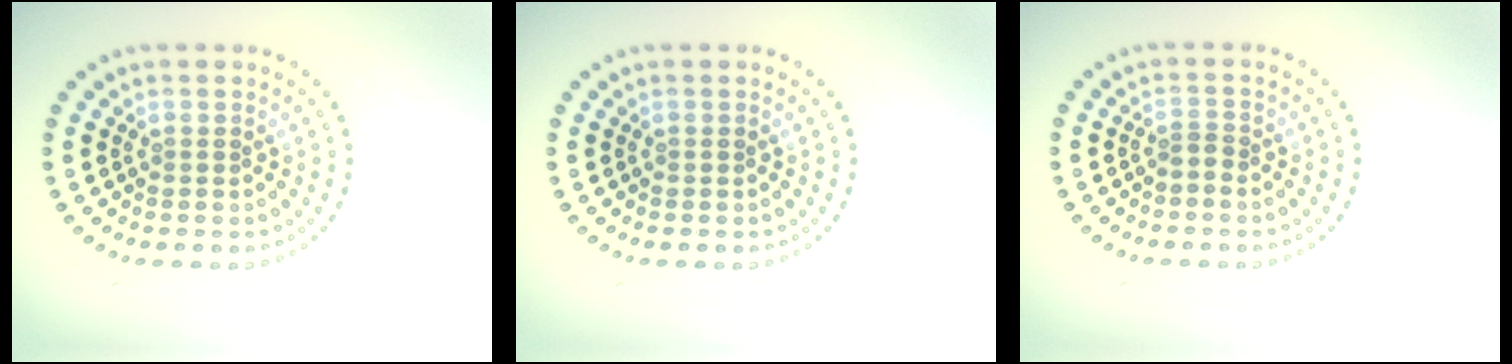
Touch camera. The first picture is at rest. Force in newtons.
{"total": 0.0}
{"total": 0.8, "press": 0.5, "slide": 0.6}